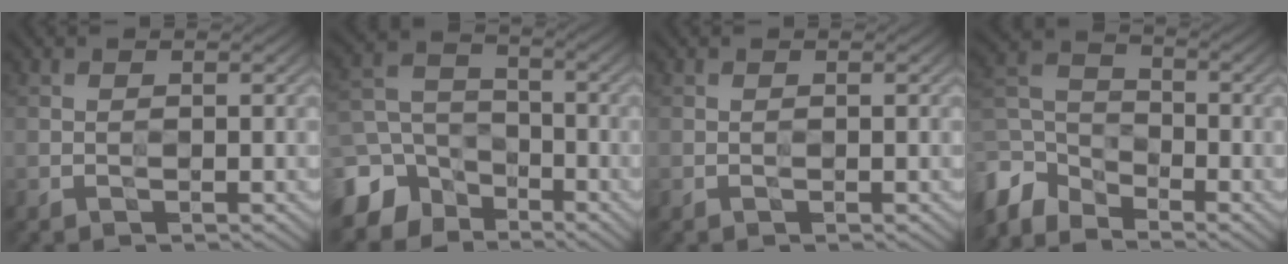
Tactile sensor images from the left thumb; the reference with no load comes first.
{"total": 9.4, "force": [-5.9, 6.7, 3.2], "torque": [-0.106, -0.020, -0.118]}
{"total": 0.0}
{"total": 7.6, "force": [-5.7, 4.0, 3.1], "torque": [-0.077, -0.005, -0.134]}